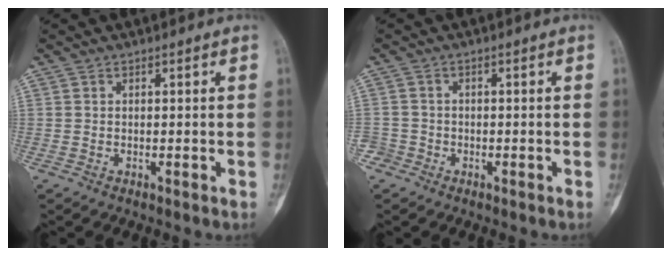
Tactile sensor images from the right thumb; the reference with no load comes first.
{"total": 2.3, "force": [-1.4, 1.9, -0.3], "torque": [0.013, 0.010, -0.033]}